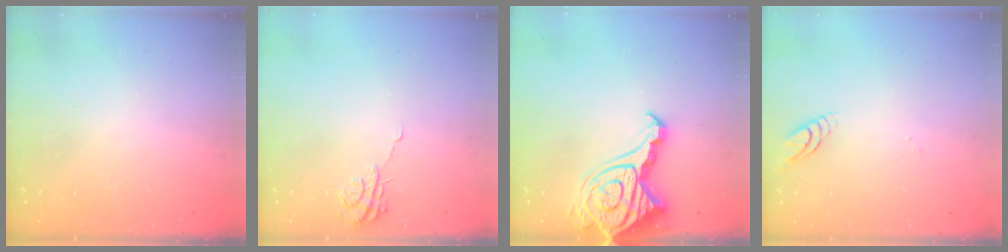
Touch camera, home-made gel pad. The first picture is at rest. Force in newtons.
{"total": 7.0, "press": 7.0, "slide": 0.4}
{"total": 16.4, "press": 16.3, "slide": 1.9}
{"total": 4.4, "press": 4.4, "slide": 0.1}